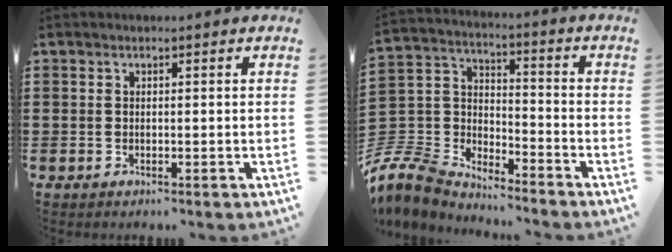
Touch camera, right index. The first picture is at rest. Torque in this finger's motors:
{"motor_torque": [-2.14, 0.00, -0.54, -0.21]}